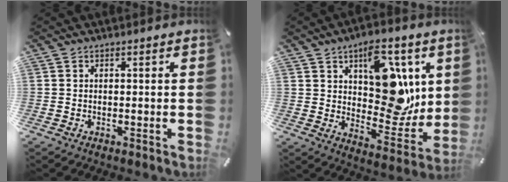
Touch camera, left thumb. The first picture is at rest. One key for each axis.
{"total": 16.8, "fx": 6.0, "fy": 10.3, "fz": 11.8, "tx": -0.138, "ty": -0.035, "tz": 0.110}